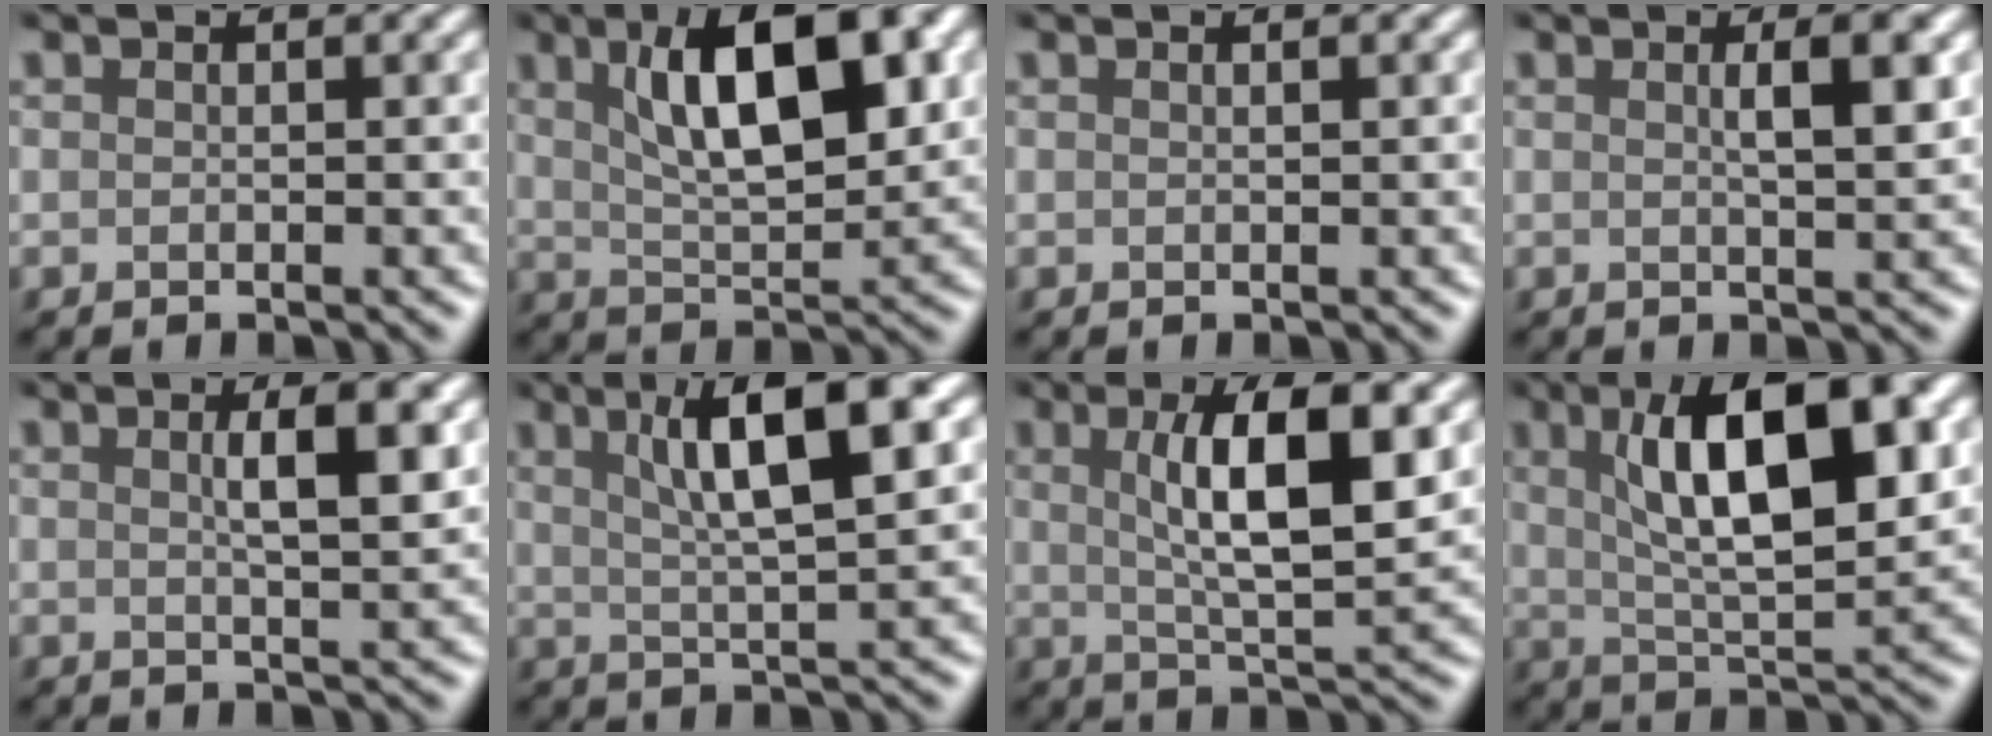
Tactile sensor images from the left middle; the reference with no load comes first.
{"total": 9.2, "force": [2.9, 3.4, 8.1], "torque": [-0.125, 0.007, 0.053]}
{"total": 0.8, "force": [0.4, 0.3, 0.6], "torque": [-0.001, -0.005, 0.001]}
{"total": 3.0, "force": [0.6, 0.7, 2.9], "torque": [-0.033, 0.005, 0.008]}
{"total": 3.8, "force": [0.7, 0.8, 3.6], "torque": [-0.050, 0.003, 0.014]}
{"total": 8.0, "force": [2.8, 1.5, 7.4], "torque": [-0.109, 0.010, 0.052]}
{"total": 7.8, "force": [1.6, 2.0, 7.4], "torque": [-0.112, -0.004, 0.035]}
{"total": 10.5, "force": [2.7, 3.4, 9.6], "torque": [-0.147, 0.006, 0.051]}